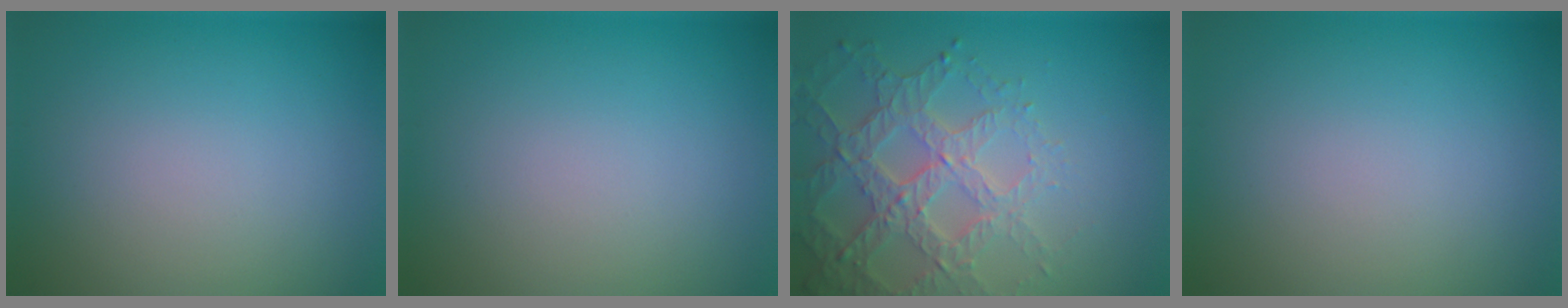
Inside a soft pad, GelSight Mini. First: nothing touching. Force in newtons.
{"total": 0.0}
{"total": 5.1, "press": 4.3, "slide": 2.7}
{"total": 0.0}